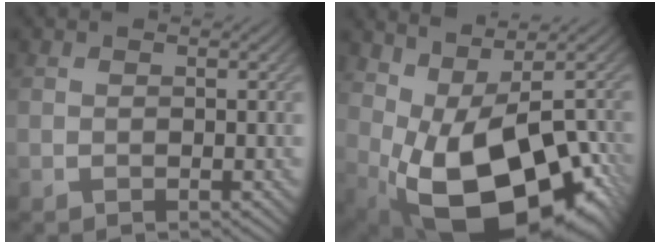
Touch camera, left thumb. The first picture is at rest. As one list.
[{"total": 17.0, "force": [-3.3, 9.2, 13.9], "torque": [-0.192, -0.026, -0.004]}]